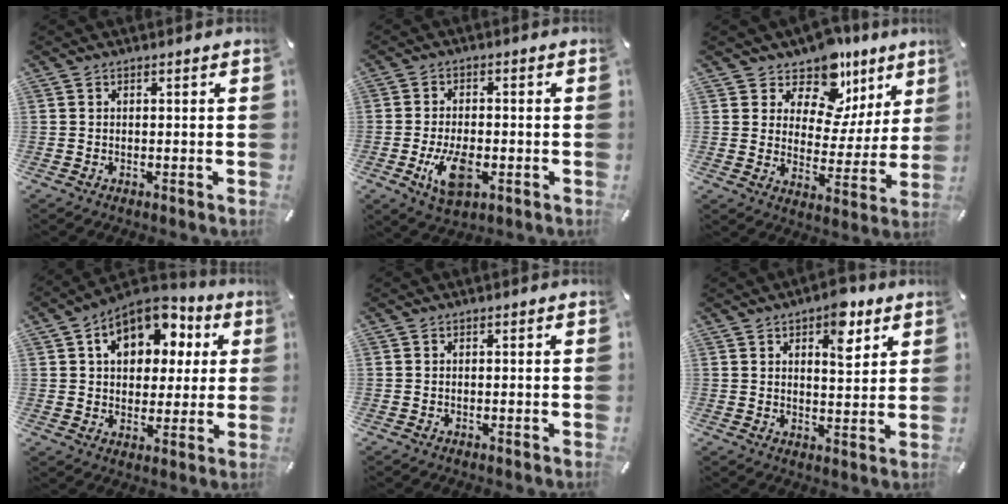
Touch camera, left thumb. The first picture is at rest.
{"total": 8.8, "force": [-2.7, 4.8, 6.8], "torque": [-0.146, -0.002, -0.050]}
{"total": 12.7, "force": [9.5, 7.3, 4.2], "torque": [-0.064, -0.084, 0.169]}
{"total": 13.1, "force": [5.4, 9.5, 7.2], "torque": [-0.111, -0.018, 0.096]}
{"total": 0.0}
{"total": 8.5, "force": [5.1, 4.1, 5.5], "torque": [-0.057, -0.029, 0.079]}